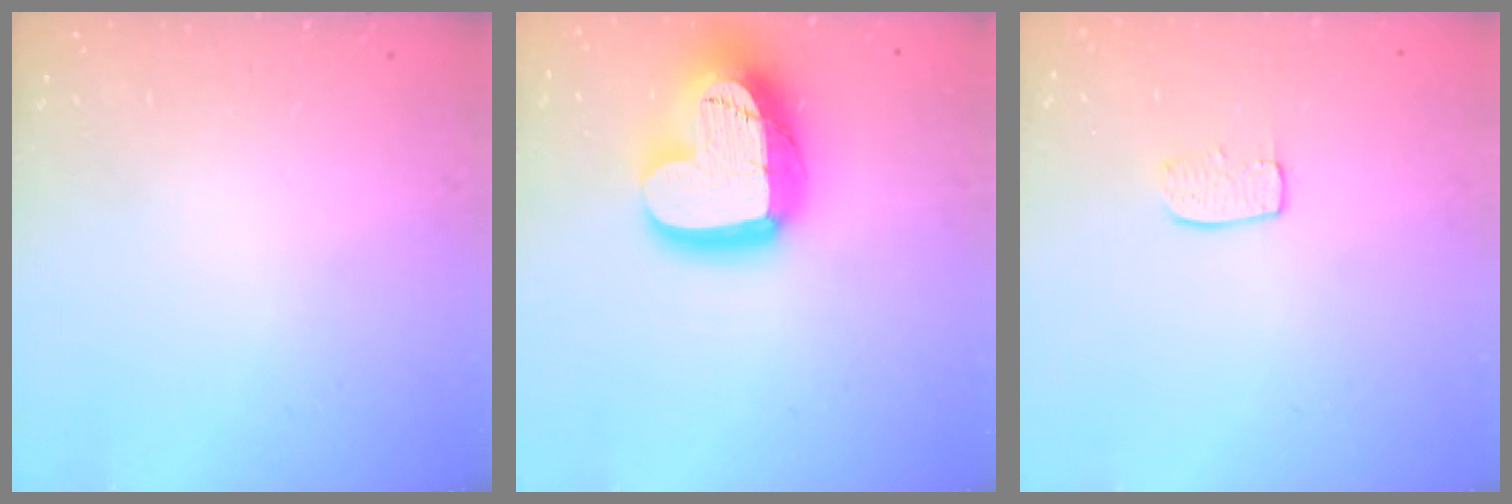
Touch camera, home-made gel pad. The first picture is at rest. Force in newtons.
{"total": 24.2, "press": 24.1, "slide": 1.8}
{"total": 5.6, "press": 5.6, "slide": 0.4}